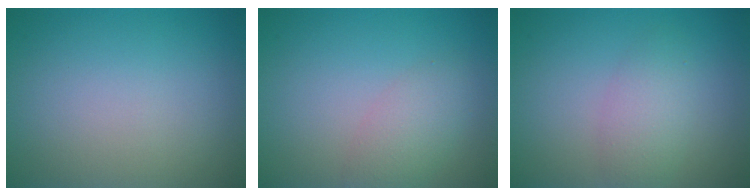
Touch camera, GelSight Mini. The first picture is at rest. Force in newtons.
{"total": 2.6, "press": 2.6, "slide": 0.1}
{"total": 1.9, "press": 1.9, "slide": 0.1}